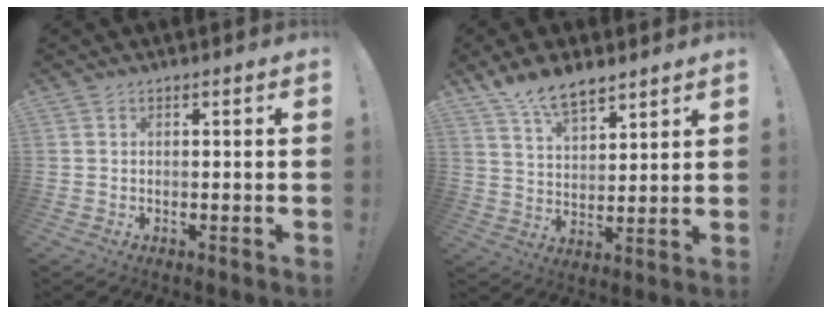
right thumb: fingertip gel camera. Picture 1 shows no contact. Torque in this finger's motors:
{"motor_torque": [0.04, 0.23, 0.69, 0.49, 0.22]}